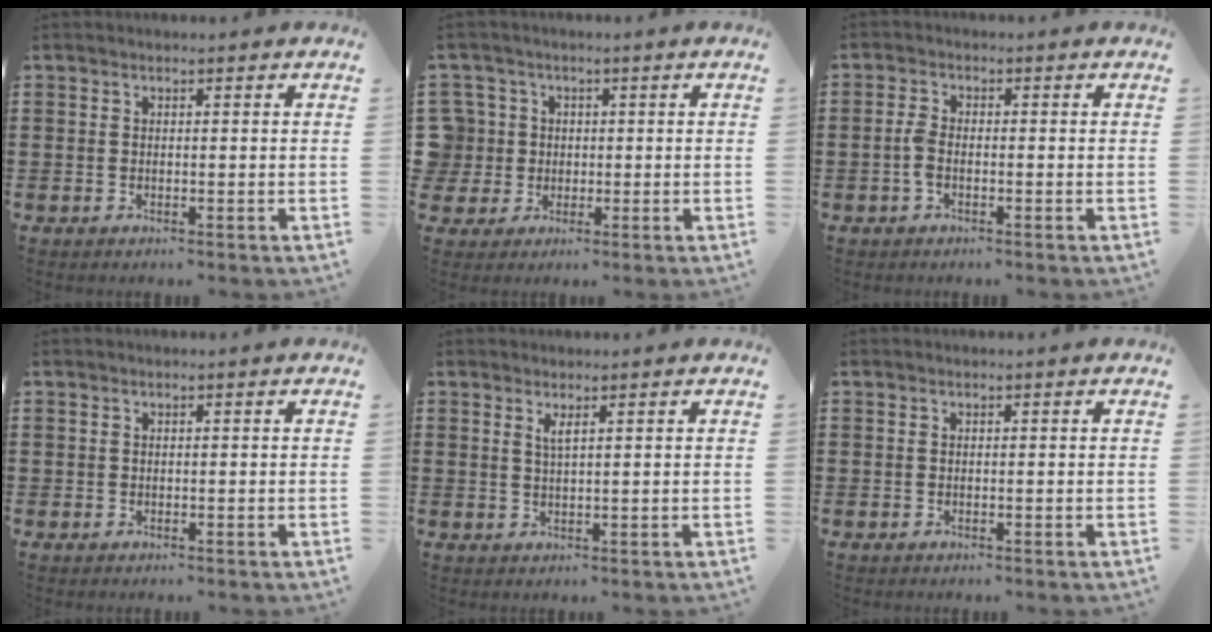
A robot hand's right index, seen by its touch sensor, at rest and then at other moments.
{"total": 5.1, "force": [0.2, 5.0, 0.8], "torque": [-0.053, 0.012, -0.002]}
{"total": 2.7, "force": [-0.9, 1.1, 2.3], "torque": [-0.065, -0.006, -0.023]}
{"total": 0.0}
{"total": 1.6, "force": [1.0, 0.2, 1.2], "torque": [-0.026, 0.002, 0.017]}
{"total": 0.0}